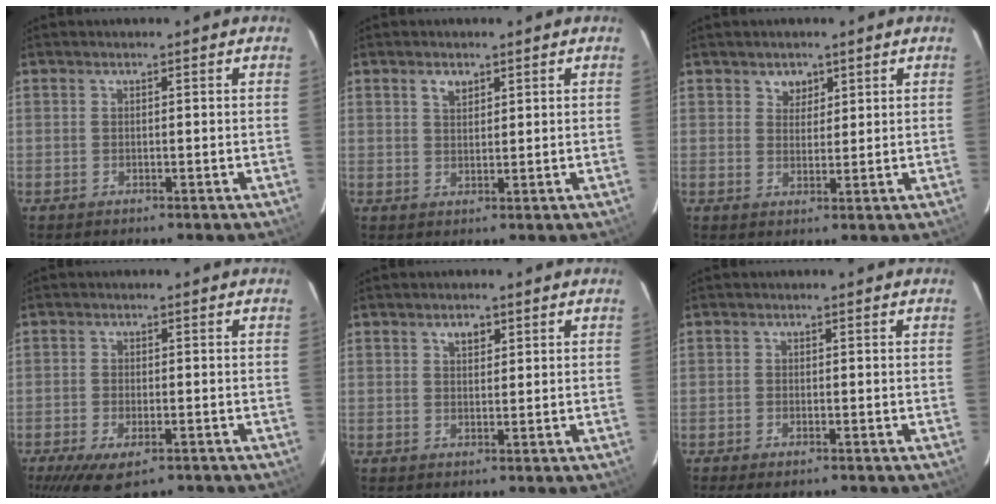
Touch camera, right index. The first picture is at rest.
{"total": 2.4, "force": [1.4, 1.5, 1.3], "torque": [-0.020, 0.005, 0.025]}
{"total": 2.8, "force": [1.7, 2.3, 0.5], "torque": [0.003, 0.002, 0.027]}
{"total": 8.6, "force": [-5.4, 3.7, 5.6], "torque": [-0.128, -0.031, -0.090]}
{"total": 2.2, "force": [1.2, 1.4, 1.2], "torque": [-0.016, 0.007, 0.020]}
{"total": 2.1, "force": [-1.6, 0.7, 1.2], "torque": [-0.031, -0.005, -0.030]}